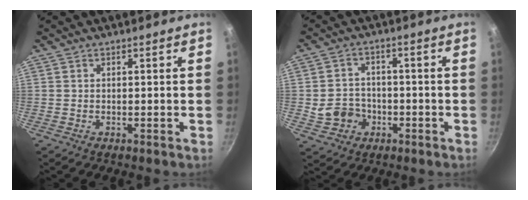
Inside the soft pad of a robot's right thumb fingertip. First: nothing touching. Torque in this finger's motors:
{"motor_torque": [0.20, 0.15, -0.15, 0.00, 0.00]}